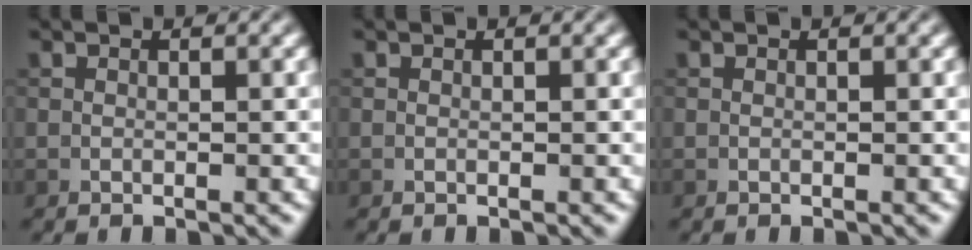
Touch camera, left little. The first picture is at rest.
{"total": 0.0}
{"total": 0.0}